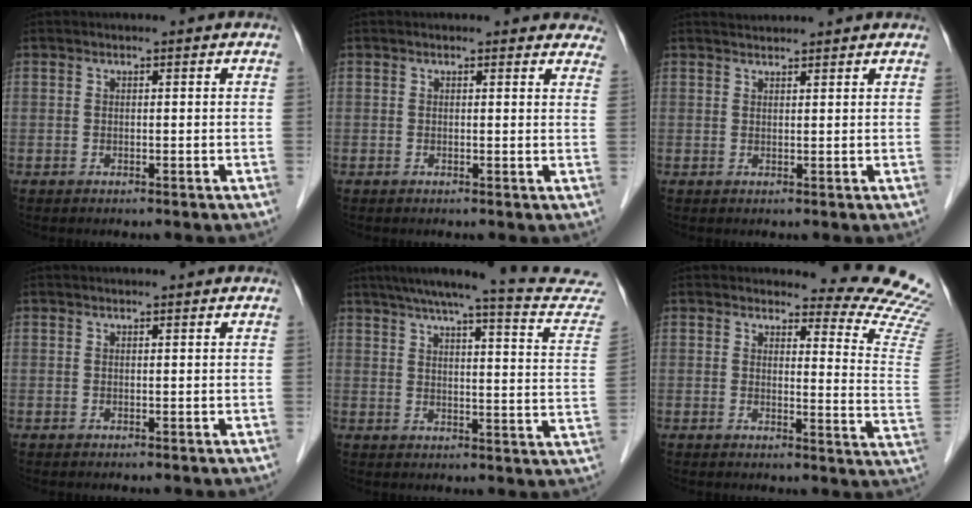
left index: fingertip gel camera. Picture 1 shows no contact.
{"total": 6.3, "force": [5.7, 2.2, 1.3], "torque": [0.013, -0.005, 0.035]}
{"total": 2.6, "force": [2.6, 0.1, 0.4], "torque": [-0.007, 0.024, 0.042]}
{"total": 1.7, "force": [1.6, 0.1, 0.5], "torque": [-0.009, 0.017, 0.020]}
{"total": 21.6, "force": [19.5, 0.9, 9.1], "torque": [-0.117, -0.042, 0.226]}
{"total": 12.8, "force": [12.8, -0.1, 1.0], "torque": [0.009, -0.134, 0.109]}